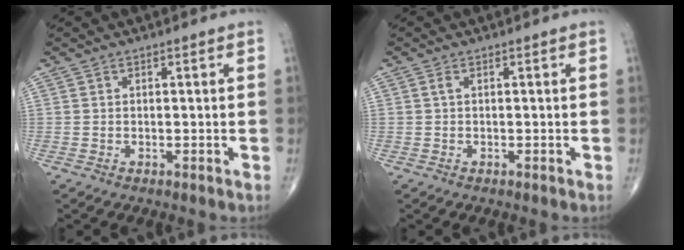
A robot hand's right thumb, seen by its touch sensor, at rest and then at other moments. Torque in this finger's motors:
{"motor_torque": [0.02, -0.04, 0.18, 0.14, -0.02]}